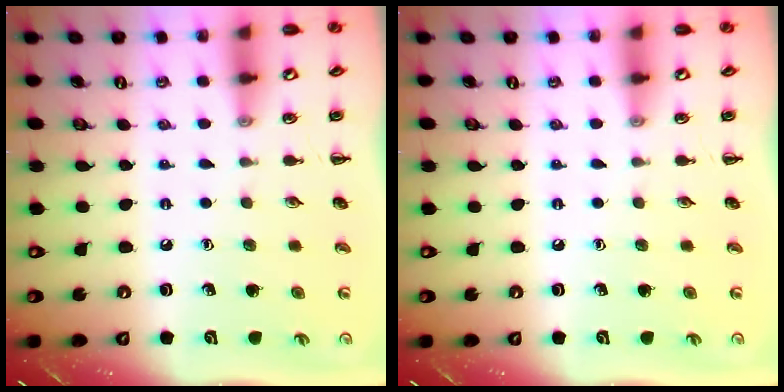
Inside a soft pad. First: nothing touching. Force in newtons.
{"total": 0.0}